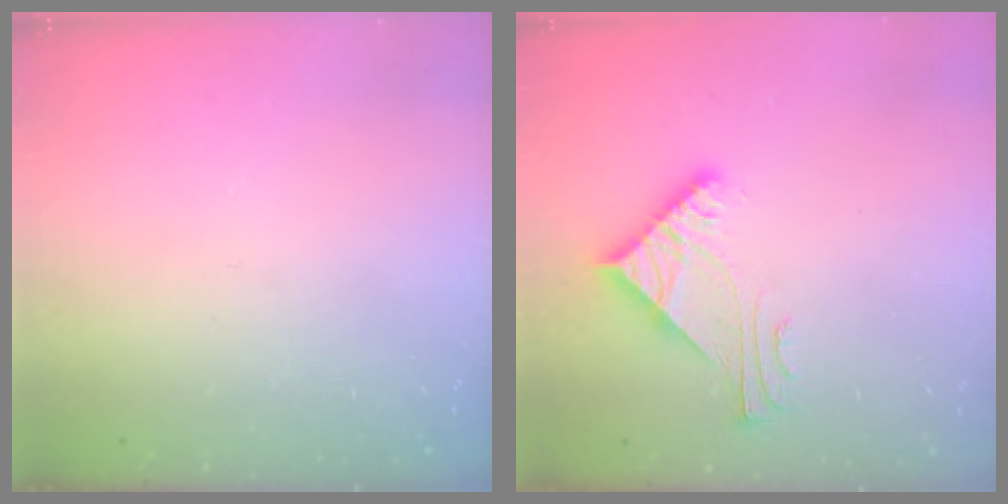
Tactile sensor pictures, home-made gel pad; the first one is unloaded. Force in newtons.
{"total": 5.8, "press": 5.7, "slide": 0.6}